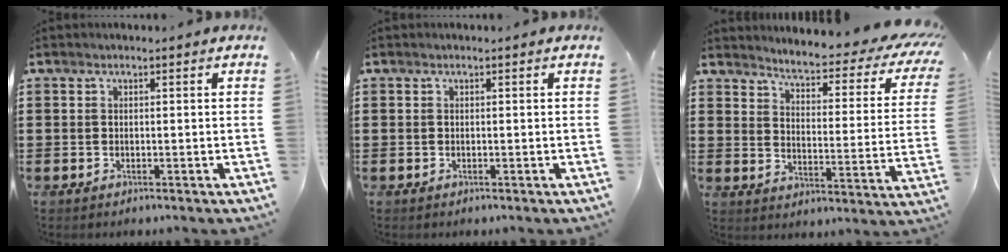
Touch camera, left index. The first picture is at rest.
{"total": 0.0}
{"total": 3.8, "force": [3.3, 0.1, 1.9], "torque": [-0.049, -0.035, 0.043]}